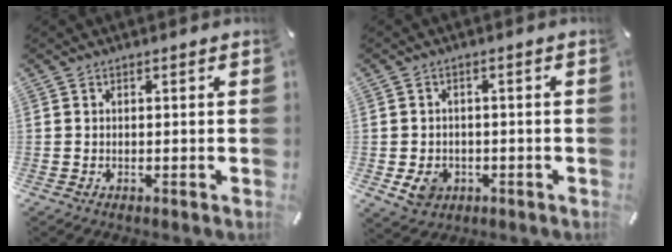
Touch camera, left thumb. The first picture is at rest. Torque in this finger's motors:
{"motor_torque": [0.02, 0.25, -0.14, -0.04, -0.02]}